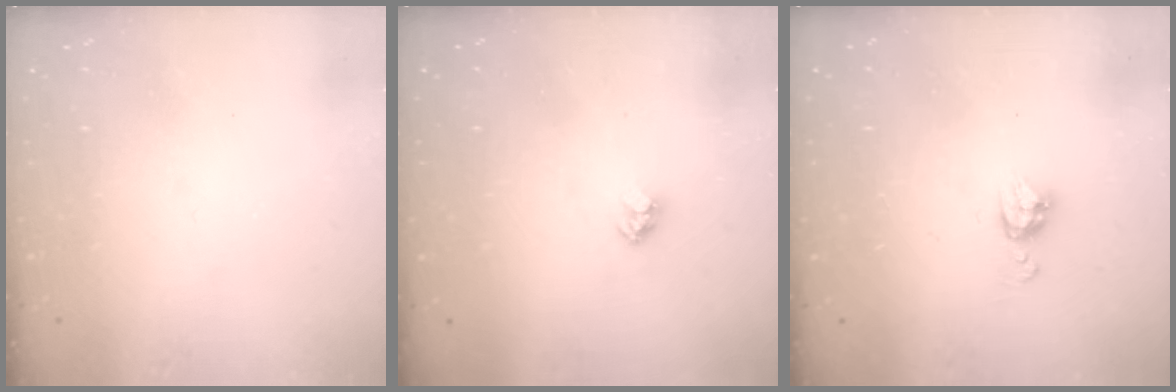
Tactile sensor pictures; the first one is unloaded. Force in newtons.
{"total": 2.4, "press": 2.4, "slide": 0.1}
{"total": 5.9, "press": 5.9, "slide": 0.5}